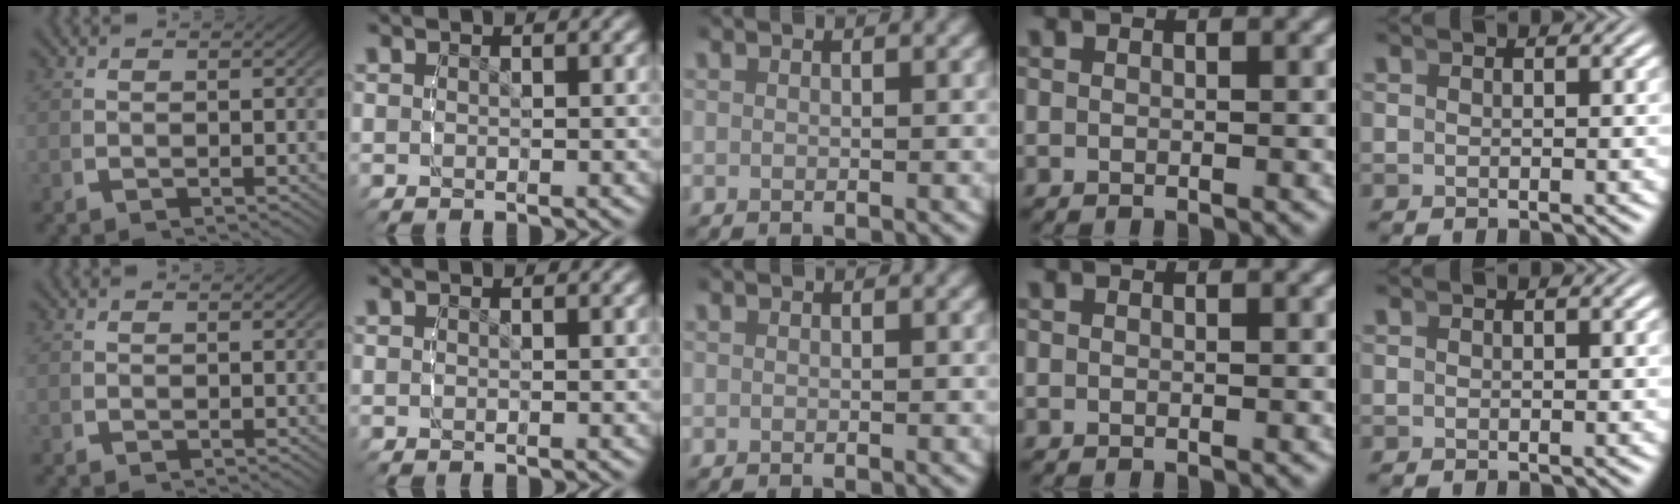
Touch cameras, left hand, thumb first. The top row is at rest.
{}